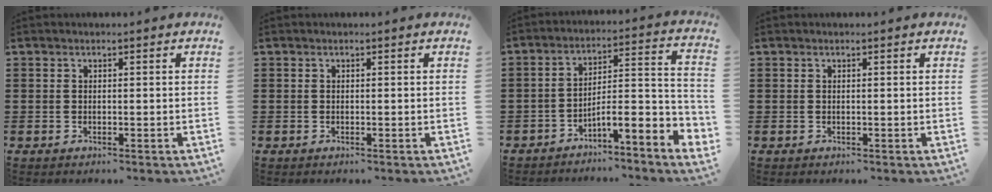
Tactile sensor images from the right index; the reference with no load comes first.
{"total": 0.0}
{"total": 6.4, "force": [-5.0, 0.1, 3.9], "torque": [-0.065, -0.019, -0.101]}
{"total": 0.0}